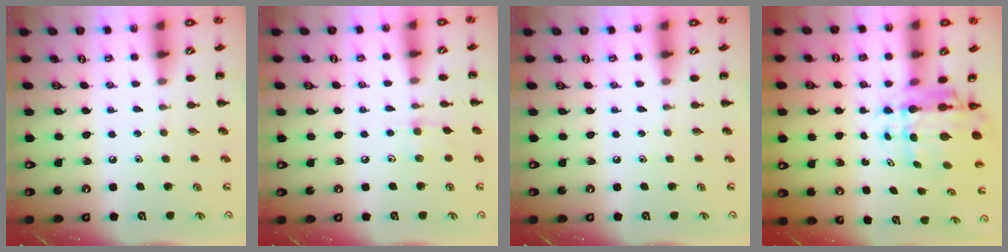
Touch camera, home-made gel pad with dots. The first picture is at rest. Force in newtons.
{"total": 3.7, "press": 3.5, "slide": 1.1}
{"total": 0.0}
{"total": 7.4, "press": 6.8, "slide": 2.7}